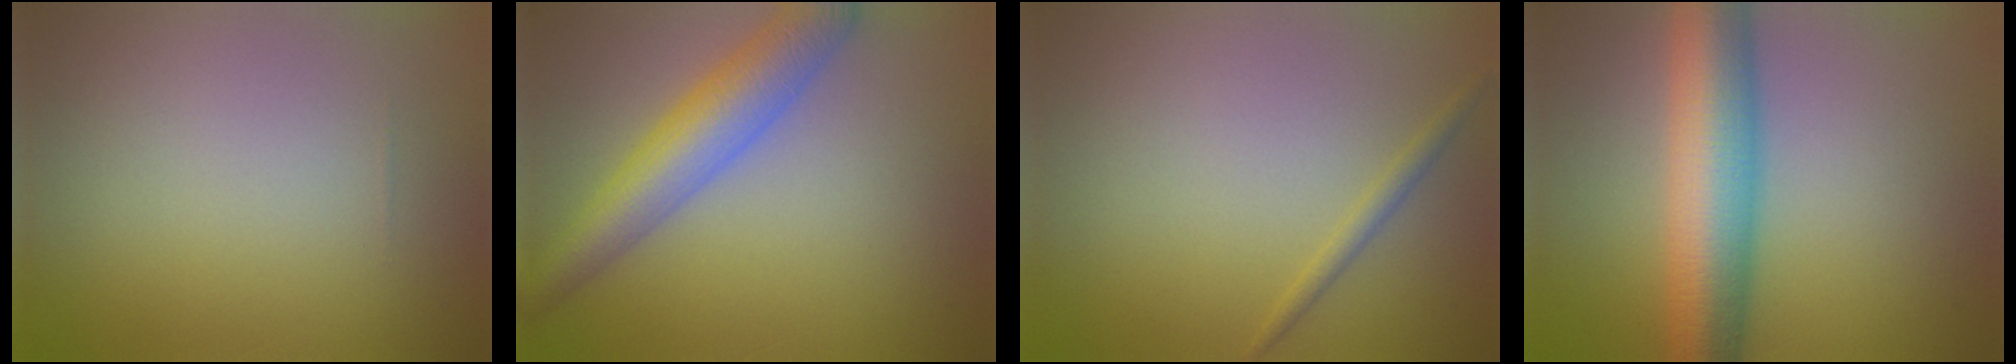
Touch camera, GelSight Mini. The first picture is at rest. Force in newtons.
{"total": 6.1, "press": 6.1, "slide": 0.2}
{"total": 1.1, "press": 1.1, "slide": 0.0}
{"total": 9.7, "press": 9.7, "slide": 0.1}